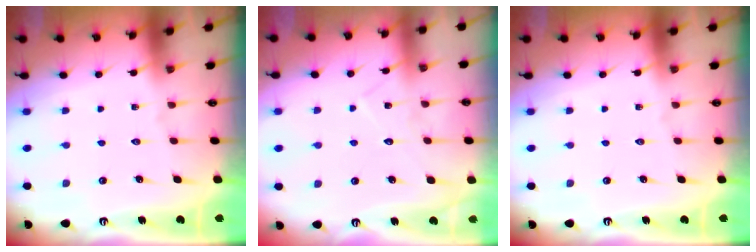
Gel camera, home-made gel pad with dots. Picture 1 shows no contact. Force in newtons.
{"total": 7.2, "press": 7.2, "slide": 0.5}
{"total": 0.0}